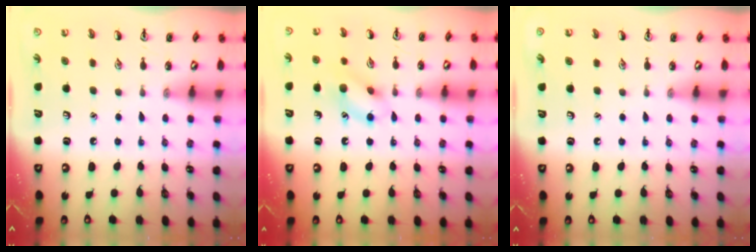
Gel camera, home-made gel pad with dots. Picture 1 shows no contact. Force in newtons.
{"total": 10.7, "press": 10.7, "slide": 1.0}
{"total": 0.0}